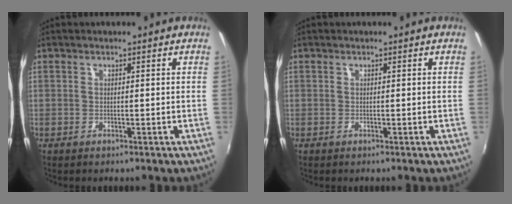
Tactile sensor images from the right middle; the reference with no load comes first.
{"total": 0.0}